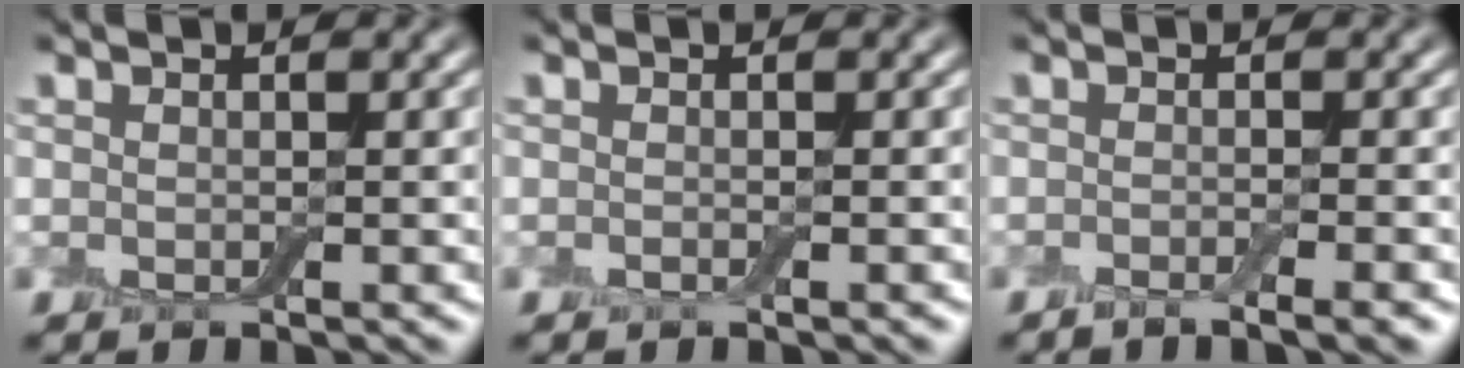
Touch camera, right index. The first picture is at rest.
{"total": 0.7, "force": [-0.4, 0.1, 0.5], "torque": [-0.007, -0.002, -0.007]}
{"total": 2.7, "force": [-1.8, 0.5, 1.9], "torque": [-0.019, 0.000, -0.031]}